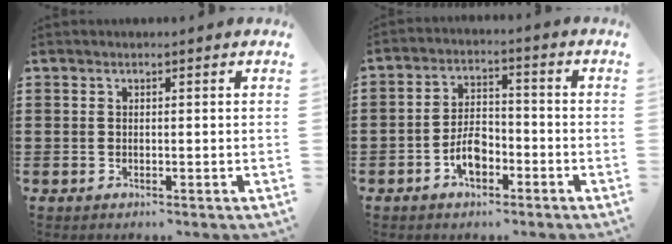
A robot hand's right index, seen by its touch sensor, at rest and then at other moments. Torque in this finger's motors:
{"motor_torque": [2.14, 0.00, 0.36, 0.11]}